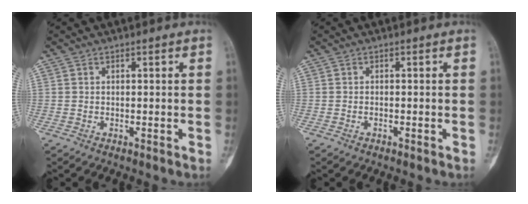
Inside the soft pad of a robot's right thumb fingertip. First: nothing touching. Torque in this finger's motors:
{"motor_torque": [-0.68, 0.17, 0.03, 0.27, -0.02]}